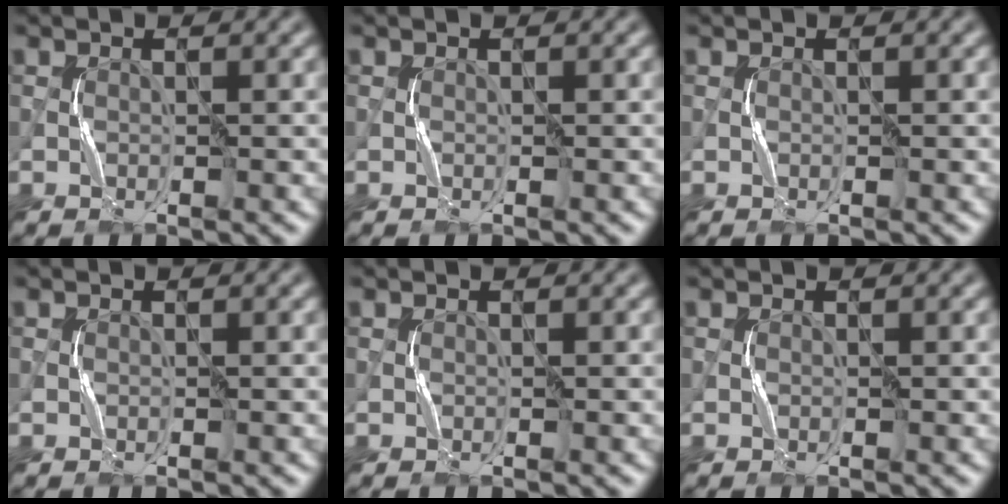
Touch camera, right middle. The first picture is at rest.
{"total": 0.0}
{"total": 0.0}
{"total": 0.0}
{"total": 0.0}
{"total": 0.0}